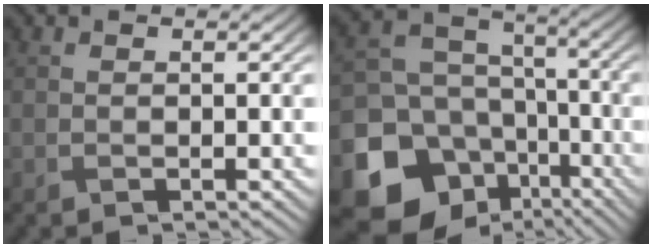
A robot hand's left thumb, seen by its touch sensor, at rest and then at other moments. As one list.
[{"total": 16.1, "force": [-7.6, 12.7, 6.2], "torque": [-0.194, -0.035, -0.125]}]